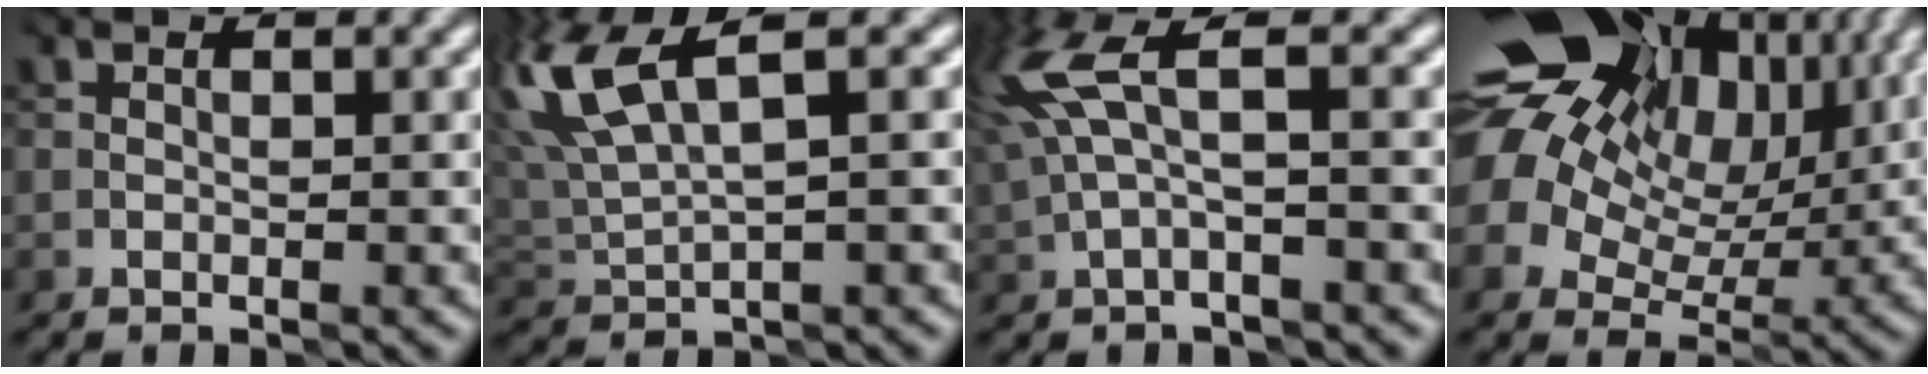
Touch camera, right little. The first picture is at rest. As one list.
[{"total": 7.7, "force": [4.1, 2.2, 6.1], "torque": [-0.148, 0.016, 0.082]}, {"total": 5.3, "force": [2.0, 1.7, 4.7], "torque": [-0.117, 0.009, 0.036]}, {"total": 19.2, "force": [7.1, 14.5, 10.3], "torque": [-0.214, 0.046, 0.105]}]